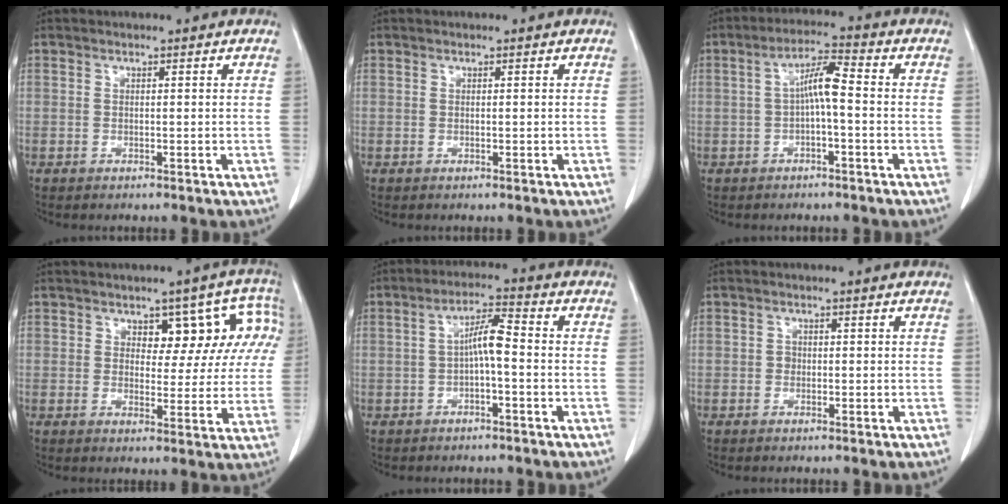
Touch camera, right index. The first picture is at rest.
{"total": 0.0}
{"total": 5.9, "force": [-0.2, 1.2, 5.8], "torque": [-0.114, 0.022, -0.004]}
{"total": 11.8, "force": [4.0, 6.9, 8.7], "torque": [-0.104, 0.037, 0.057]}
{"total": 5.5, "force": [-0.4, 1.3, 5.3], "torque": [-0.105, 0.022, -0.008]}
{"total": 1.5, "force": [-0.1, 1.3, 0.7], "torque": [-0.014, 0.010, 0.000]}